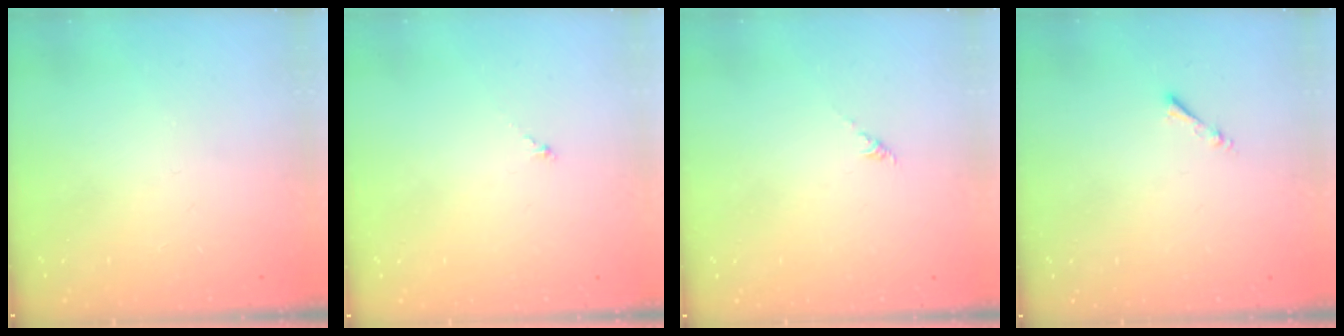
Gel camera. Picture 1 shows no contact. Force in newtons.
{"total": 0.0}
{"total": 0.0}
{"total": 1.3, "press": 1.2, "slide": 0.3}